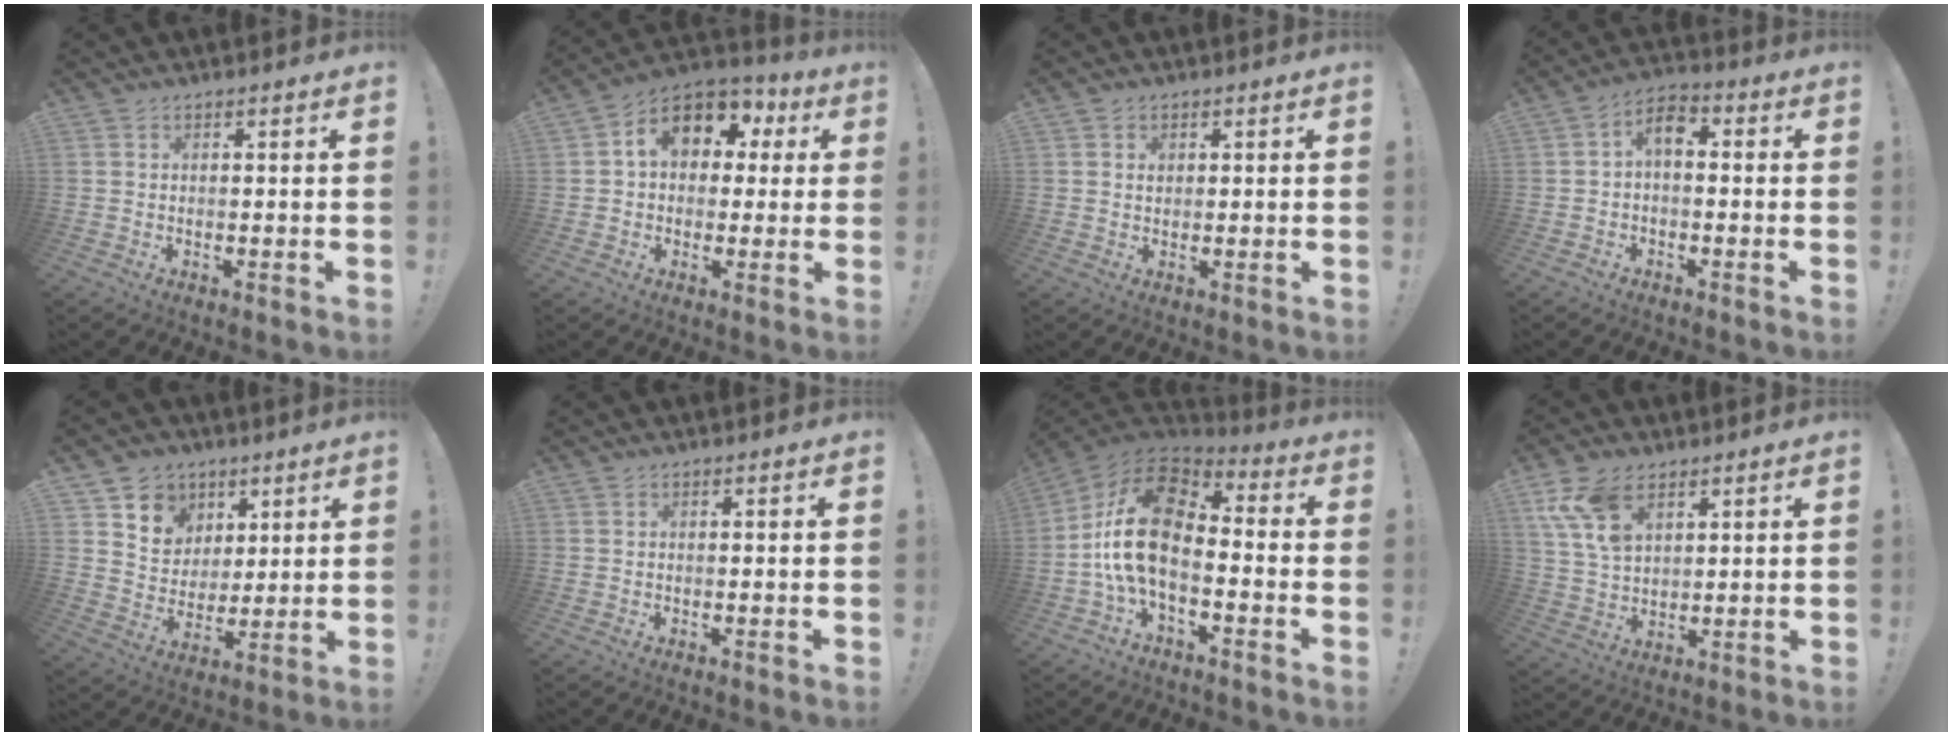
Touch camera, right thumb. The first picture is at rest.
{"total": 11.7, "force": [3.4, 8.5, 7.2], "torque": [-0.108, 0.000, 0.066]}
{"total": 1.3, "force": [0.8, 1.0, 0.2], "torque": [0.010, -0.004, 0.011]}
{"total": 5.2, "force": [-0.3, 3.0, 4.2], "torque": [-0.079, 0.004, -0.007]}
{"total": 9.0, "force": [4.9, 7.5, 1.1], "torque": [-0.019, -0.038, 0.100]}
{"total": 0.0}
{"total": 17.4, "force": [-0.8, 10.0, 14.2], "torque": [-0.274, 0.008, -0.011]}
{"total": 11.3, "force": [6.2, 6.6, 6.8], "torque": [-0.127, -0.018, 0.122]}